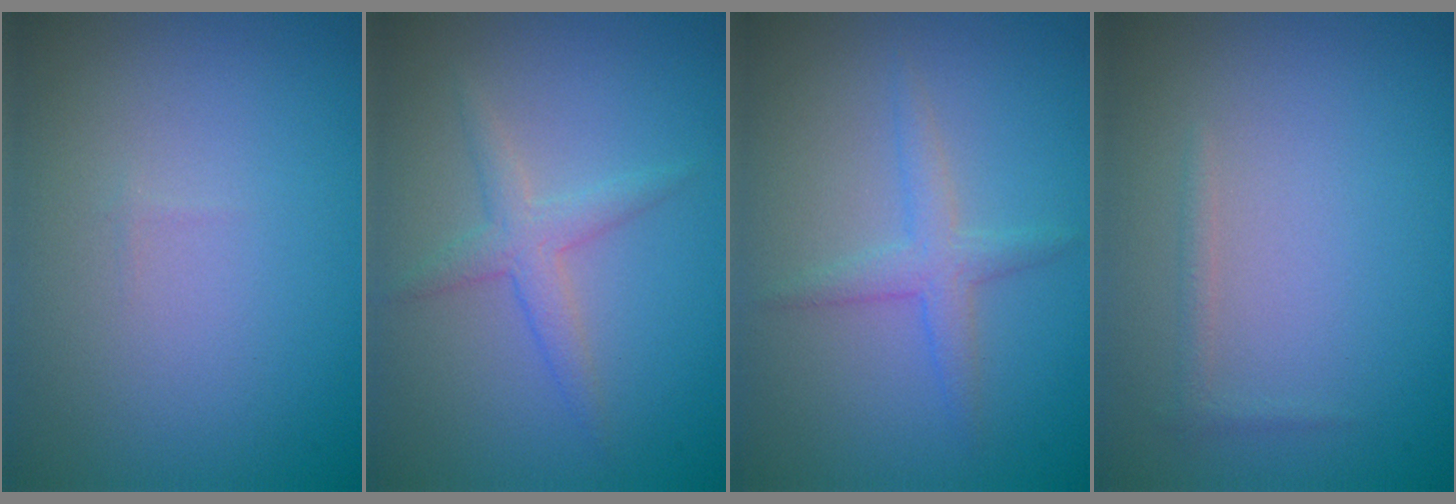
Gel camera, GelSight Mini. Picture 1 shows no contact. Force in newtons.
{"total": 2.2, "press": 2.2, "slide": 0.0}
{"total": 2.2, "press": 2.2, "slide": 0.1}
{"total": 0.7, "press": 0.7, "slide": 0.0}